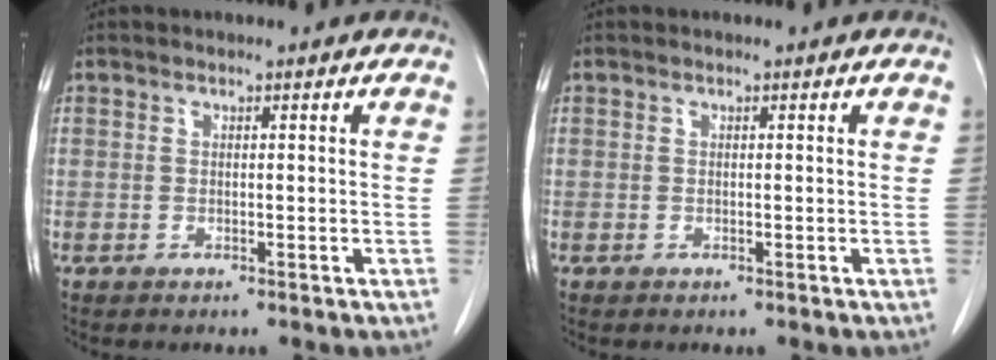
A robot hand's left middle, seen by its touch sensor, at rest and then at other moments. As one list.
[{"total": 0.0}]